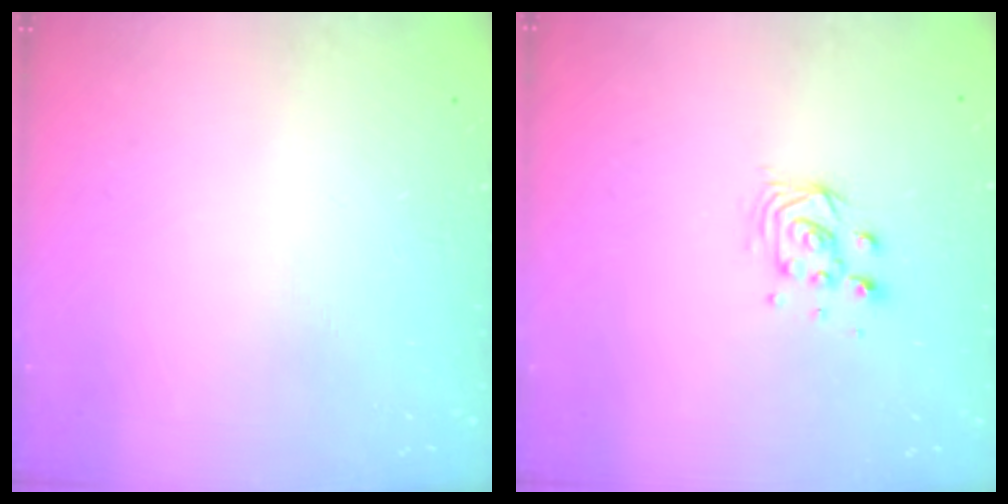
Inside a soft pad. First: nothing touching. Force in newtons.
{"total": 5.2, "press": 5.2, "slide": 0.3}